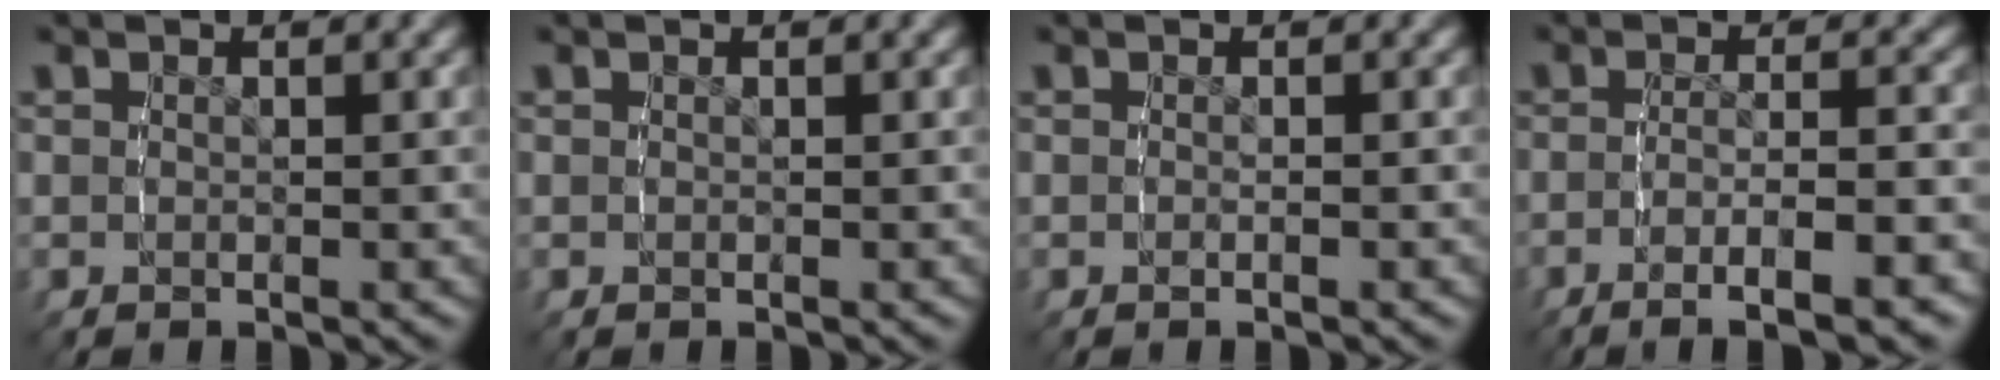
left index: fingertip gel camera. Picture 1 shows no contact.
{"total": 0.0}
{"total": 0.5, "force": [-0.4, -0.2, 0.3], "torque": [-0.004, 0.001, -0.006]}
{"total": 5.5, "force": [-4.0, 0.8, 3.6], "torque": [-0.065, -0.014, -0.054]}